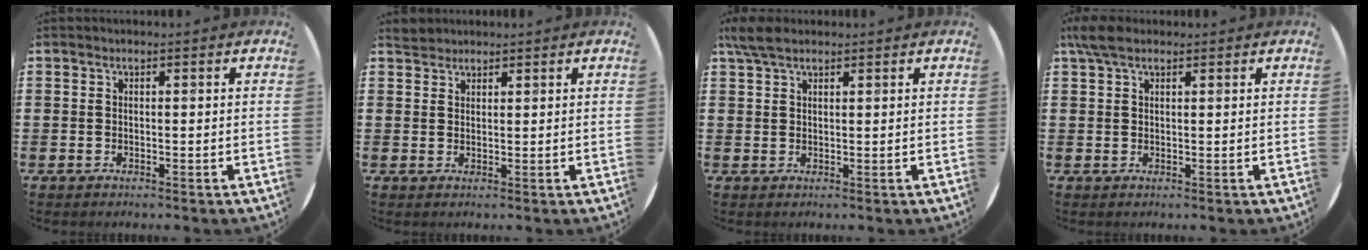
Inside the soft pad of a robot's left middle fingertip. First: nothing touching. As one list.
[{"total": 1.8, "force": [1.7, 0.5, -0.1], "torque": [0.006, 0.002, 0.033]}, {"total": 3.4, "force": [2.5, 1.2, 1.9], "torque": [-0.044, 0.008, 0.046]}, {"total": 3.3, "force": [2.2, 1.4, 2.0], "torque": [-0.046, 0.009, 0.040]}]